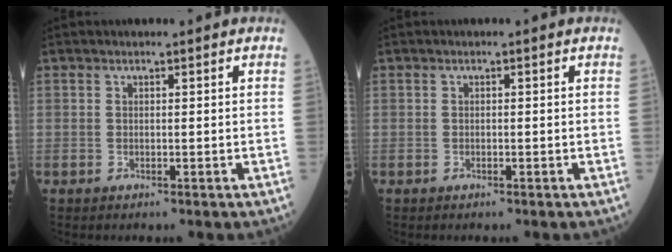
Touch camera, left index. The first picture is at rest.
{"total": 0.0}